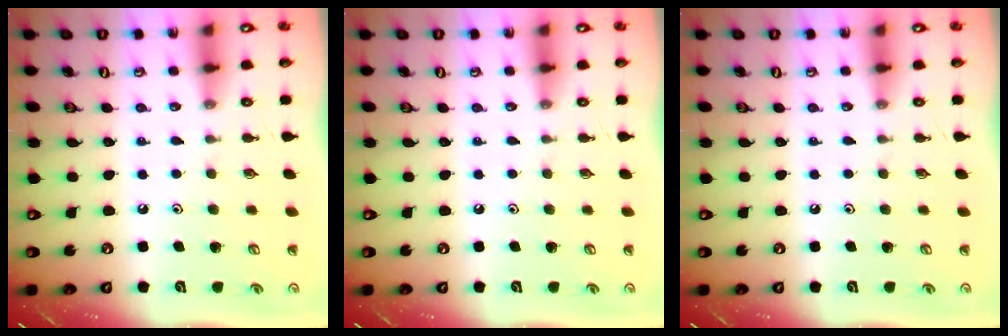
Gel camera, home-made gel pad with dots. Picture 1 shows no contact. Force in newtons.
{"total": 0.0}
{"total": 0.0}